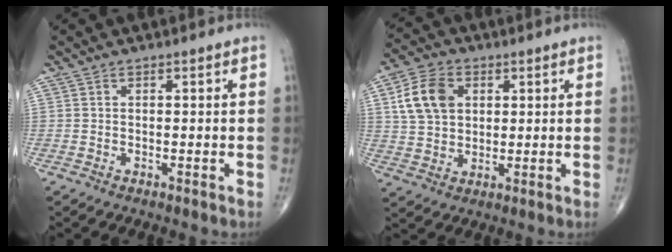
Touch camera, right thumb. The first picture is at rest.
{"total": 10.1, "force": [2.9, 7.3, 6.4], "torque": [-0.106, 0.002, 0.054]}